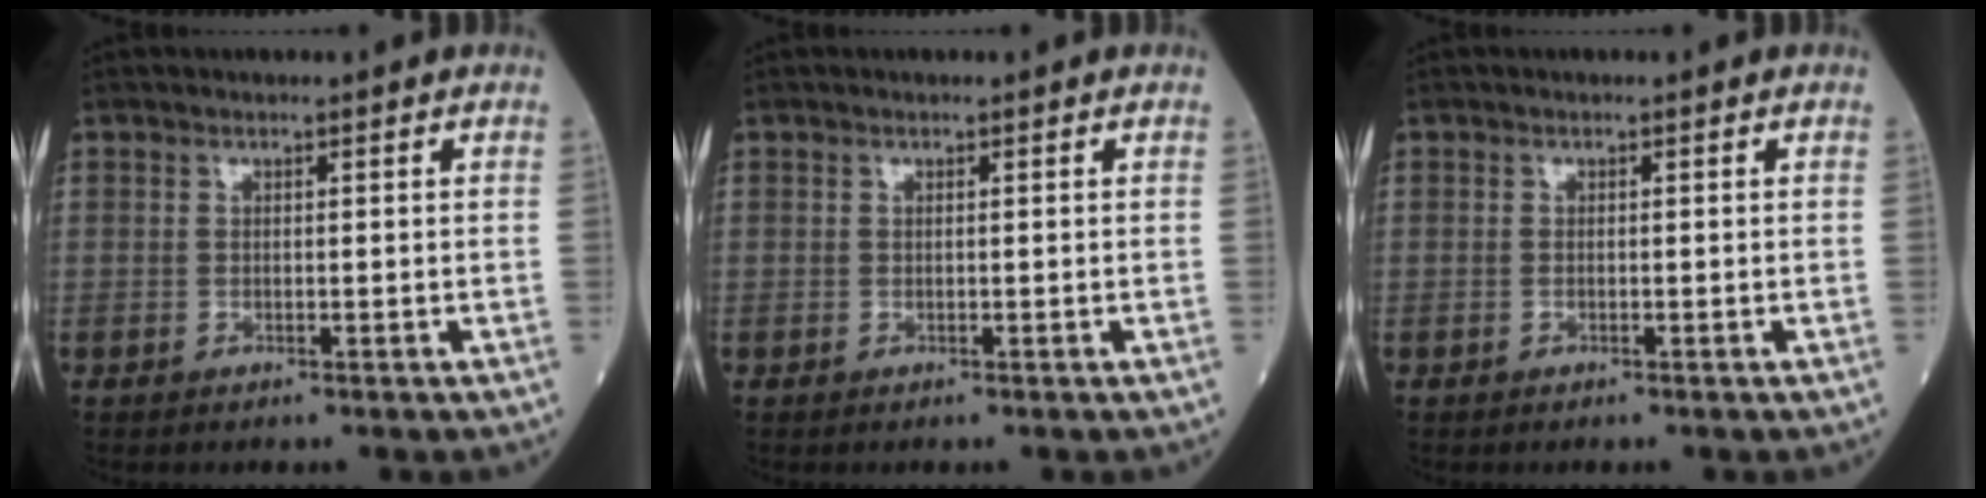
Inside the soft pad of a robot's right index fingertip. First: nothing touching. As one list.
[{"total": 0.0}, {"total": 0.0}]